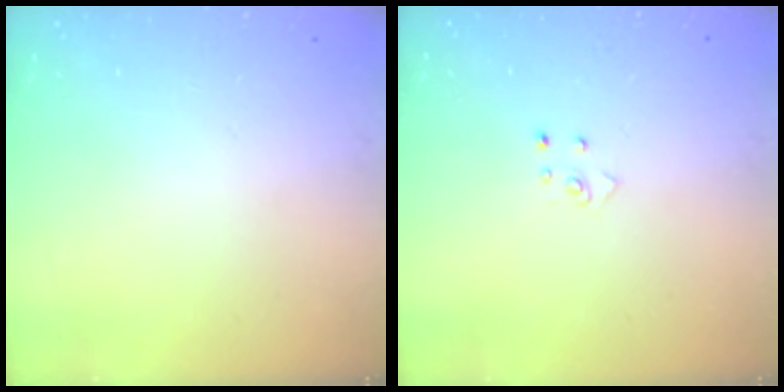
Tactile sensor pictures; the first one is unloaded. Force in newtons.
{"total": 2.6, "press": 2.6, "slide": 0.3}